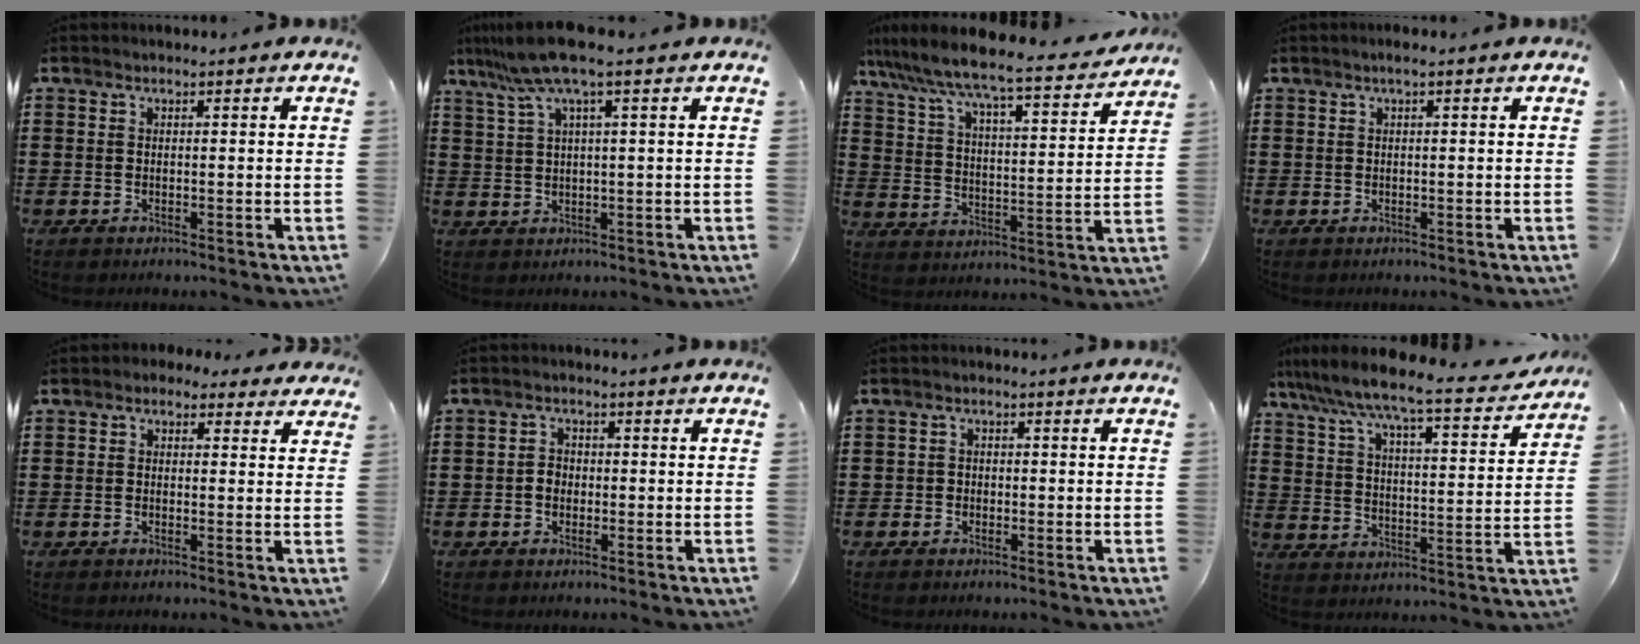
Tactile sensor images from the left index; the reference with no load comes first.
{"total": 6.7, "force": [3.4, -0.2, 5.8], "torque": [-0.134, -0.011, 0.057]}
{"total": 6.7, "force": [6.3, -0.1, 2.5], "torque": [-0.079, -0.048, 0.098]}
{"total": 0.8, "force": [0.2, 0.0, 0.7], "torque": [-0.011, -0.002, 0.004]}
{"total": 1.9, "force": [1.2, 1.4, 0.4], "torque": [-0.008, 0.007, 0.019]}
{"total": 2.0, "force": [-0.4, 1.7, 1.0], "torque": [-0.024, 0.006, -0.010]}
{"total": 1.1, "force": [-0.4, 1.1, 0.1], "torque": [-0.007, 0.005, -0.010]}
{"total": 7.1, "force": [6.5, -0.2, 3.0], "torque": [-0.090, -0.046, 0.102]}